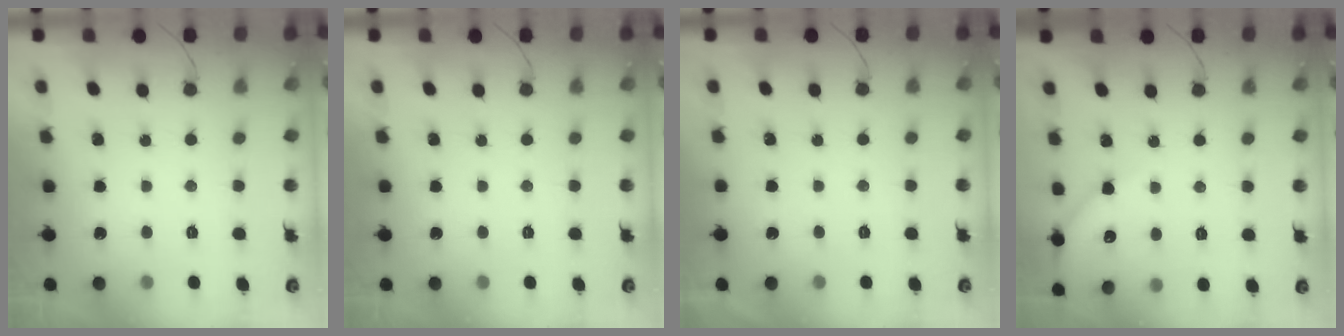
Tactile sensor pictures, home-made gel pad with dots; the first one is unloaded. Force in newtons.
{"total": 0.0}
{"total": 1.1, "press": 1.1, "slide": 0.1}
{"total": 5.1, "press": 5.1, "slide": 0.7}